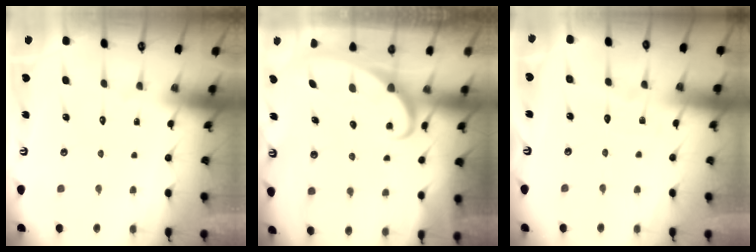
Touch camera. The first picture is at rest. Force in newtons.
{"total": 2.2, "press": 2.2, "slide": 0.3}
{"total": 2.3, "press": 2.3, "slide": 0.3}